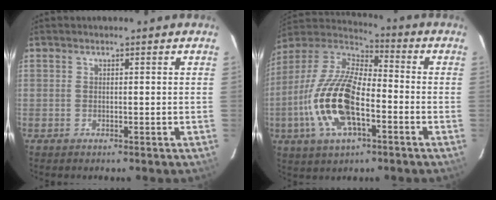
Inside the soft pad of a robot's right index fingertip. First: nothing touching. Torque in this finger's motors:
{"motor_torque": [2.14, 0.00, 0.56, 0.21]}